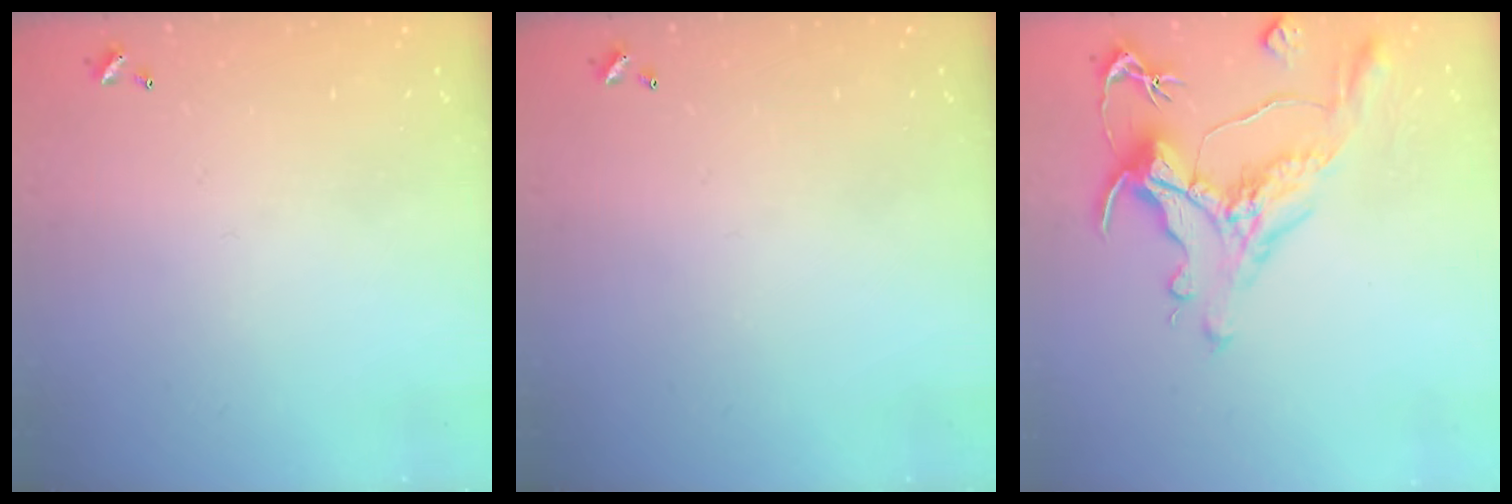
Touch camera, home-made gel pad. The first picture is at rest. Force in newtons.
{"total": 0.0}
{"total": 2.2, "press": 1.7, "slide": 1.4}